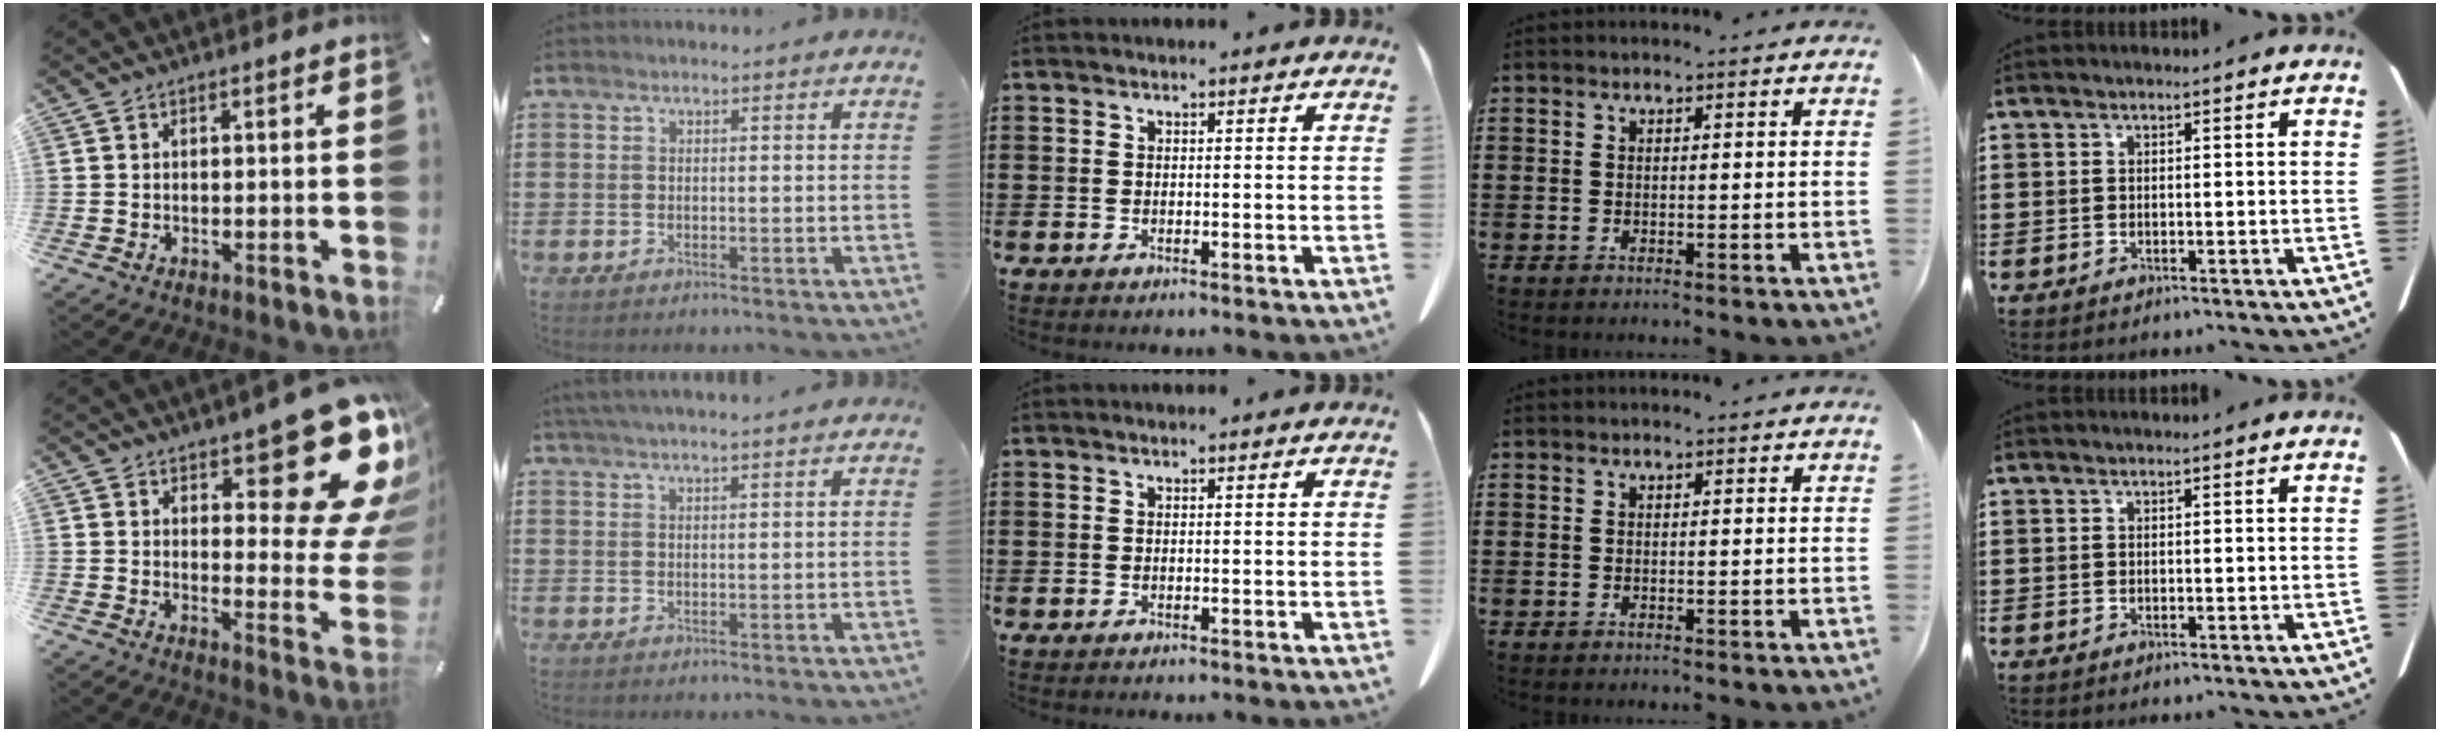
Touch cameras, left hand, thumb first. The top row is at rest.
{"thumb": {"total": 19.2, "force": [11.6, 7.9, 13.1], "torque": [-0.140, -0.108, 0.194]}, "index": {"total": 2.2, "force": [2.1, -0.6, 0.6], "torque": [-0.015, 0.001, 0.040]}}